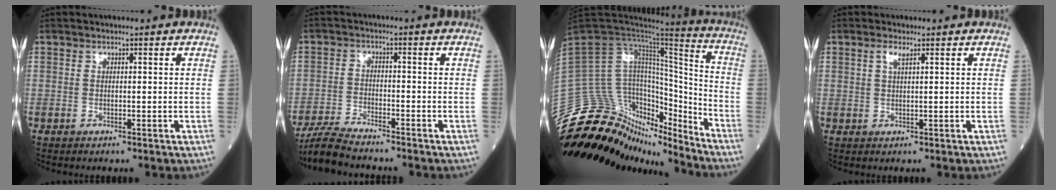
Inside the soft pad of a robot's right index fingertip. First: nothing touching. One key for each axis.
{"total": 6.5, "fx": -6.1, "fy": 0.3, "fz": 2.4, "tx": -0.045, "ty": -0.022, "tz": -0.113}
{"total": 24.3, "fx": -21.4, "fy": 8.4, "fz": 7.9, "tx": -0.185, "ty": 0.052, "tz": -0.349}
{"total": 1.5, "fx": 0.8, "fy": 0.1, "fz": 1.3, "tx": -0.031, "ty": 0.002, "tz": 0.017}